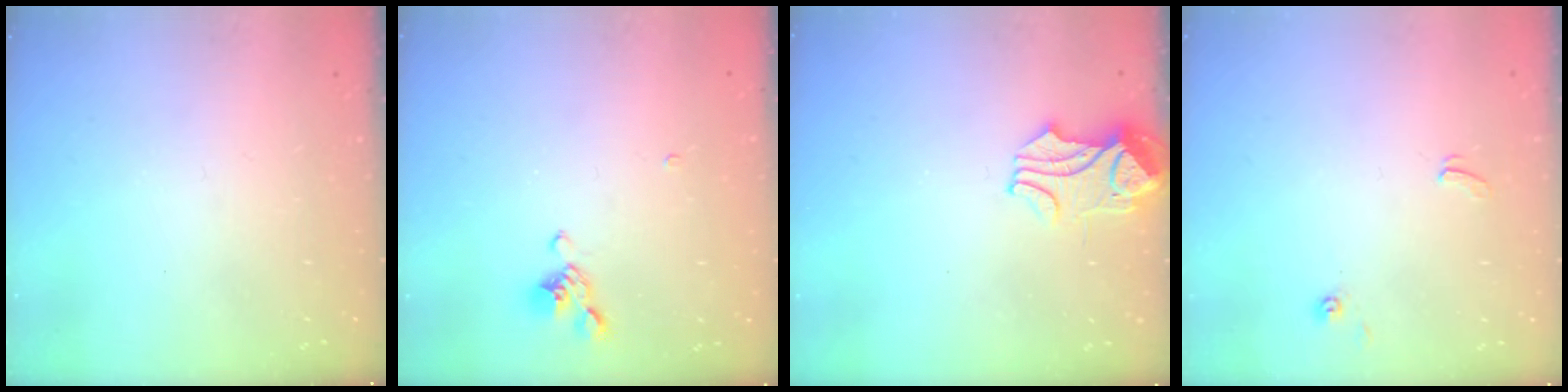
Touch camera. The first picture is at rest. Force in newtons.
{"total": 1.8, "press": 1.5, "slide": 1.0}
{"total": 1.7, "press": 1.2, "slide": 1.1}
{"total": 0.6, "press": 0.6, "slide": 0.3}